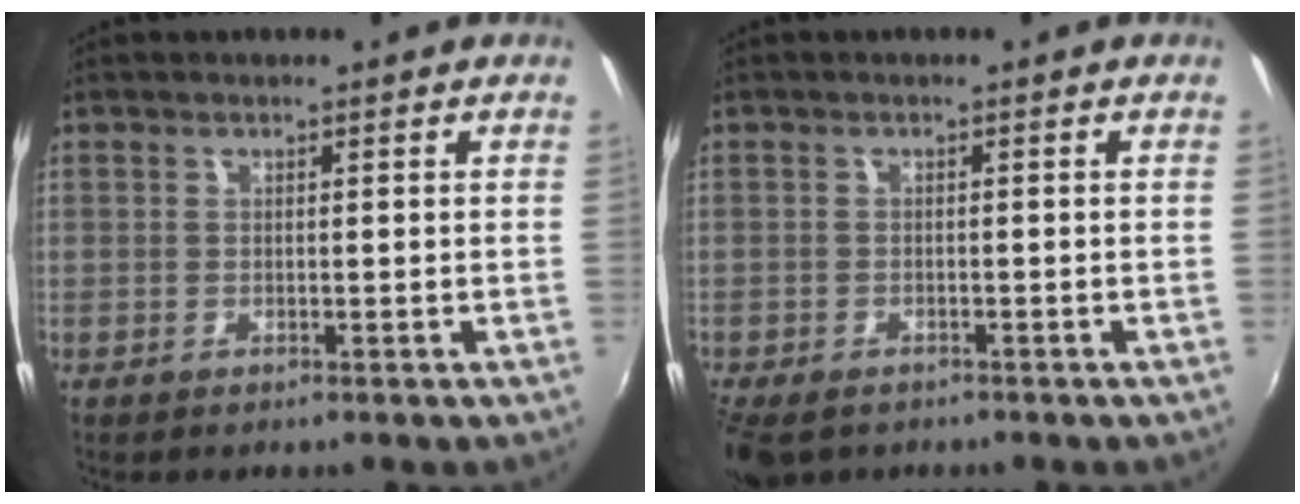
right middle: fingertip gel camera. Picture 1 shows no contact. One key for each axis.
{"total": 6.4, "fx": -4.7, "fy": 3.1, "fz": 3.1, "tx": -0.082, "ty": -0.026, "tz": -0.082}